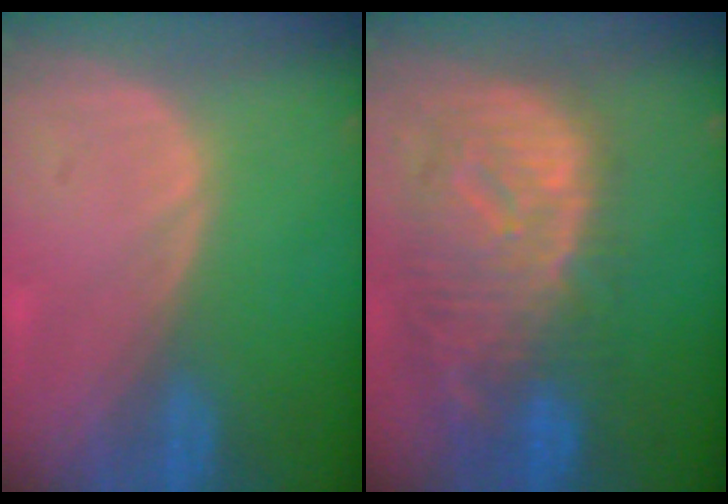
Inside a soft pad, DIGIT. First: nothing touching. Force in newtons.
{"total": 12.5, "press": 10.8, "slide": 6.3}